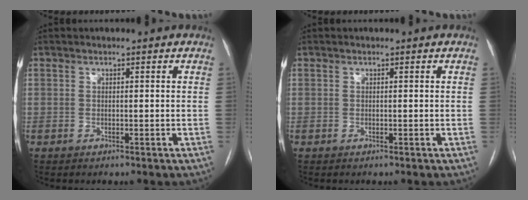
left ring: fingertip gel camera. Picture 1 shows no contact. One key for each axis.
{"total": 0.0}